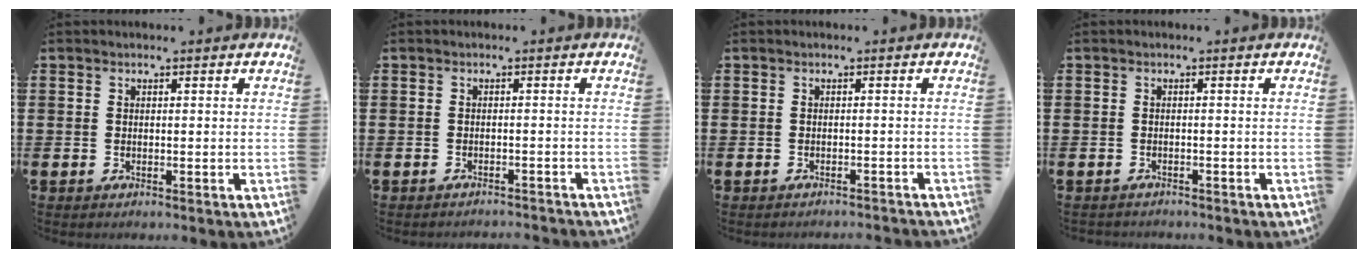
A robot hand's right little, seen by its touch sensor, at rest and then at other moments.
{"total": 1.0, "force": [-1.0, -0.1, -0.1], "torque": [-0.001, 0.002, -0.021]}
{"total": 0.8, "force": [-0.8, -0.1, 0.0], "torque": [-0.001, 0.000, -0.016]}
{"total": 0.7, "force": [-0.7, 0.1, -0.1], "torque": [-0.001, -0.002, -0.015]}